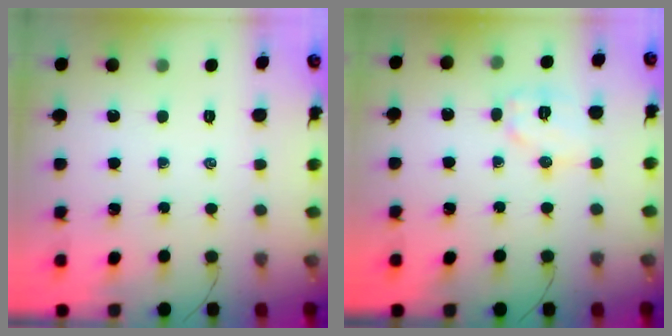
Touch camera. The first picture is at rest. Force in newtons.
{"total": 7.9, "press": 7.9, "slide": 0.5}